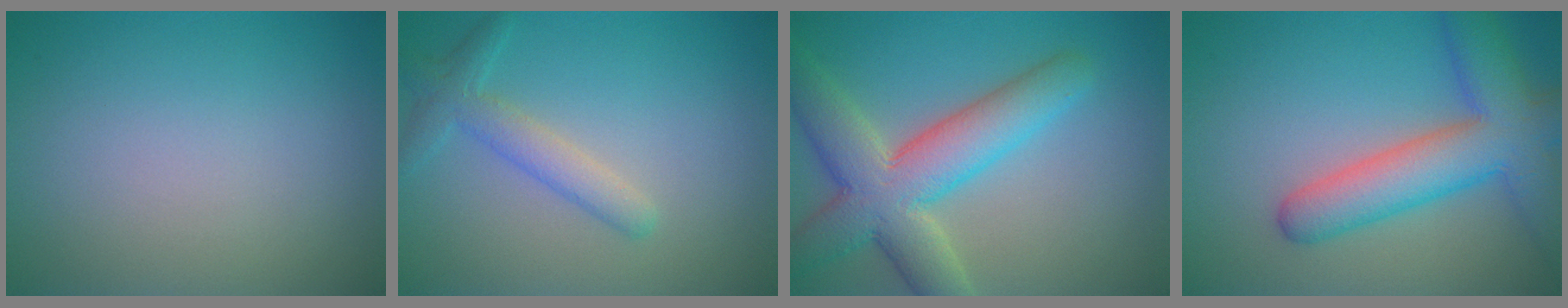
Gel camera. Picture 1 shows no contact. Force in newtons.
{"total": 2.8, "press": 2.8, "slide": 0.1}
{"total": 8.5, "press": 8.5, "slide": 0.7}
{"total": 7.8, "press": 7.8, "slide": 0.4}